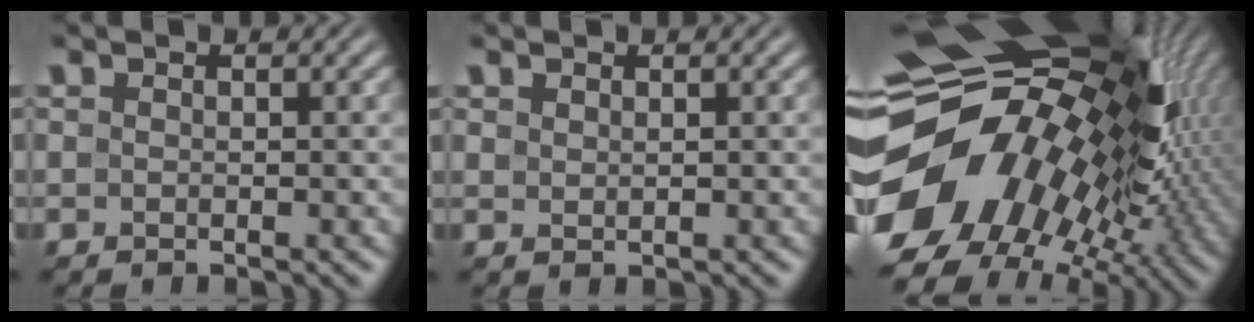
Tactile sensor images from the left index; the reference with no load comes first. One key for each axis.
{"total": 0.7, "fx": 0.5, "fy": 0.2, "fz": 0.3, "tx": -0.010, "ty": 0.001, "tz": 0.011}
{"total": 19.5, "fx": -1.5, "fy": 13.7, "fz": 13.8, "tx": -0.230, "ty": -0.011, "tz": -0.015}